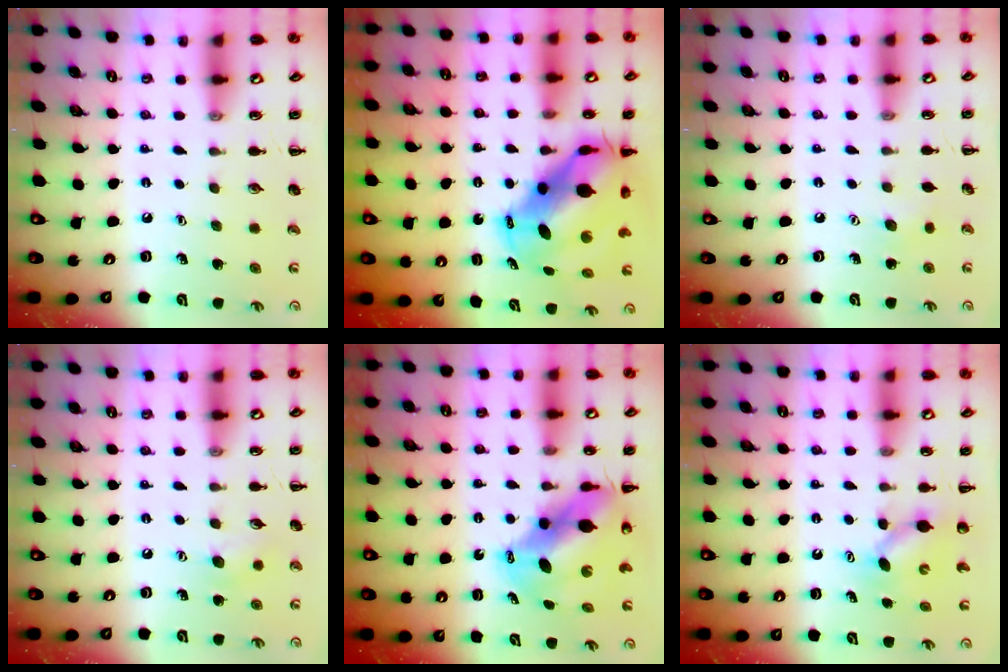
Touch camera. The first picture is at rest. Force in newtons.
{"total": 12.7, "press": 12.4, "slide": 2.9}
{"total": 3.3, "press": 3.2, "slide": 0.8}
{"total": 6.3, "press": 6.2, "slide": 1.2}
{"total": 9.9, "press": 9.6, "slide": 2.6}
{"total": 5.0, "press": 5.0, "slide": 0.4}